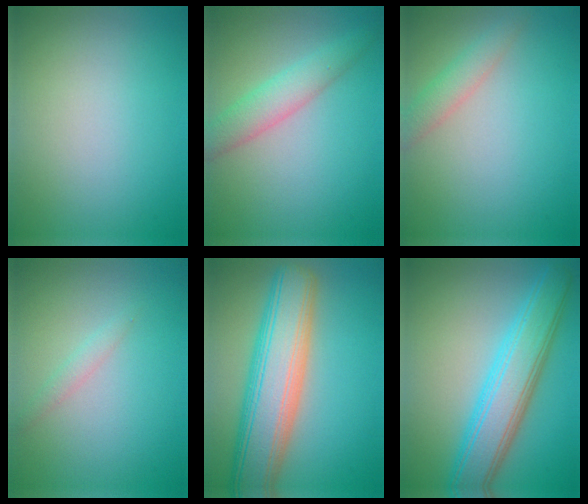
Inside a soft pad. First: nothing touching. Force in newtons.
{"total": 3.4, "press": 3.4, "slide": 0.1}
{"total": 2.2, "press": 2.2, "slide": 0.1}
{"total": 1.0, "press": 0.9, "slide": 0.1}
{"total": 10.0, "press": 10.0, "slide": 0.8}
{"total": 7.2, "press": 7.1, "slide": 0.3}